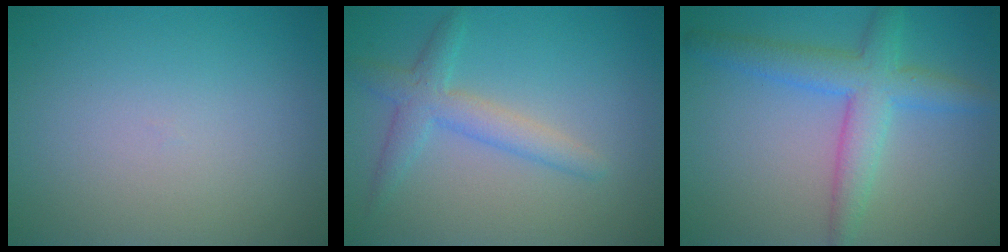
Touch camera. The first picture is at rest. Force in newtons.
{"total": 3.1, "press": 3.1, "slide": 0.2}
{"total": 4.7, "press": 4.7, "slide": 0.3}